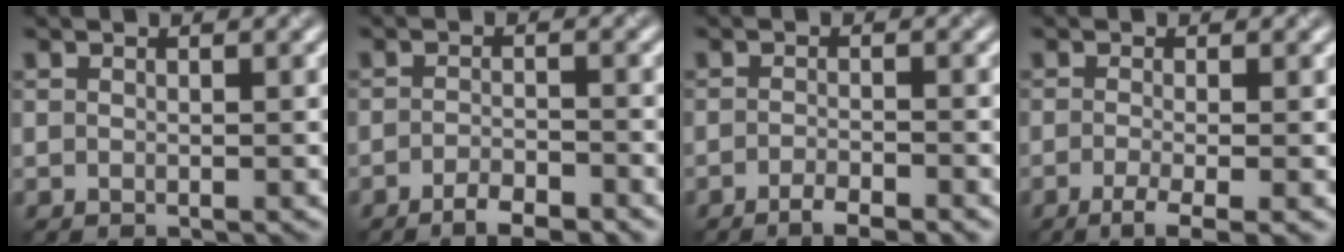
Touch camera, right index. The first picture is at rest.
{"total": 2.8, "force": [-2.0, 0.7, 1.8], "torque": [-0.032, 0.001, -0.038]}
{"total": 2.5, "force": [-1.7, 0.5, 1.7], "torque": [-0.027, -0.002, -0.034]}
{"total": 3.2, "force": [-1.4, 0.8, 2.8], "torque": [-0.045, -0.008, -0.032]}